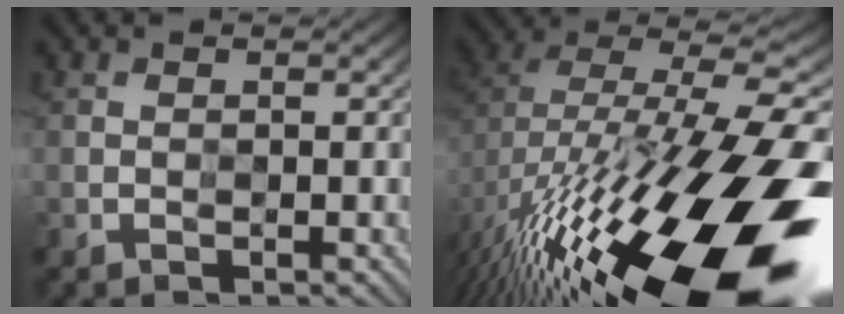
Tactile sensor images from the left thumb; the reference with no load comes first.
{"total": 20.3, "force": [-7.8, 8.4, 16.7], "torque": [-0.289, -0.045, -0.111]}